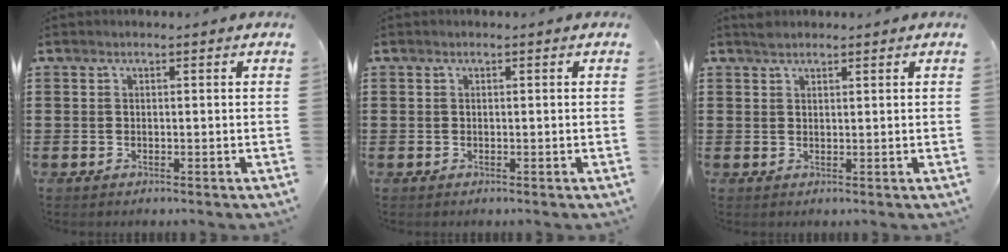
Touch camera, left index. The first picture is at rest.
{"total": 0.0}
{"total": 1.3, "force": [1.2, 0.4, 0.2], "torque": [-0.006, 0.001, 0.023]}